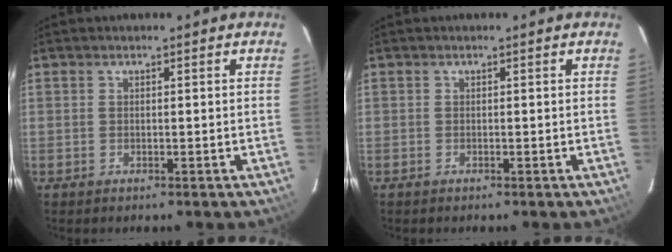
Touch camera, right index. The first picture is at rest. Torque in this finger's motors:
{"motor_torque": [-0.03, -0.03, 0.01, -0.01]}